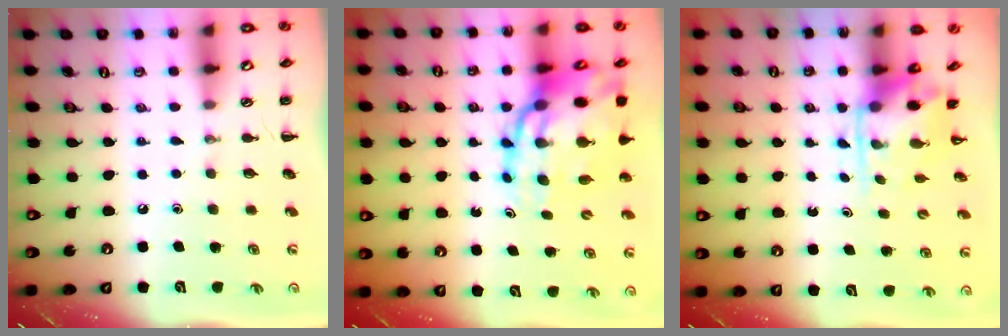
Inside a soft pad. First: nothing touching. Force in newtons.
{"total": 17.5, "press": 16.8, "slide": 4.9}
{"total": 3.2, "press": 3.2, "slide": 0.7}